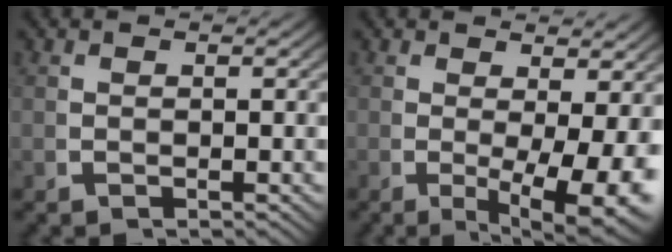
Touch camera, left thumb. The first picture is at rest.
{"total": 7.2, "force": [-0.6, 3.5, 6.3], "torque": [-0.094, -0.026, 0.001]}